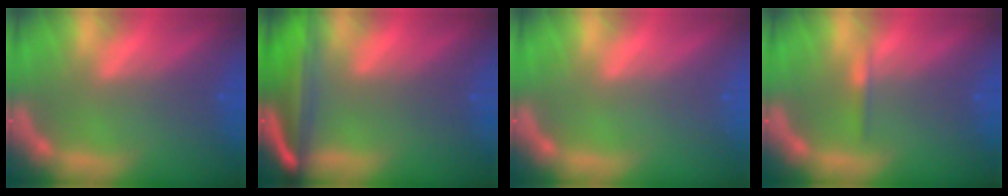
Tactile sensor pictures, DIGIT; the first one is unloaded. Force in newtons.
{"total": 8.6}
{"total": 0.0}
{"total": 0.9}